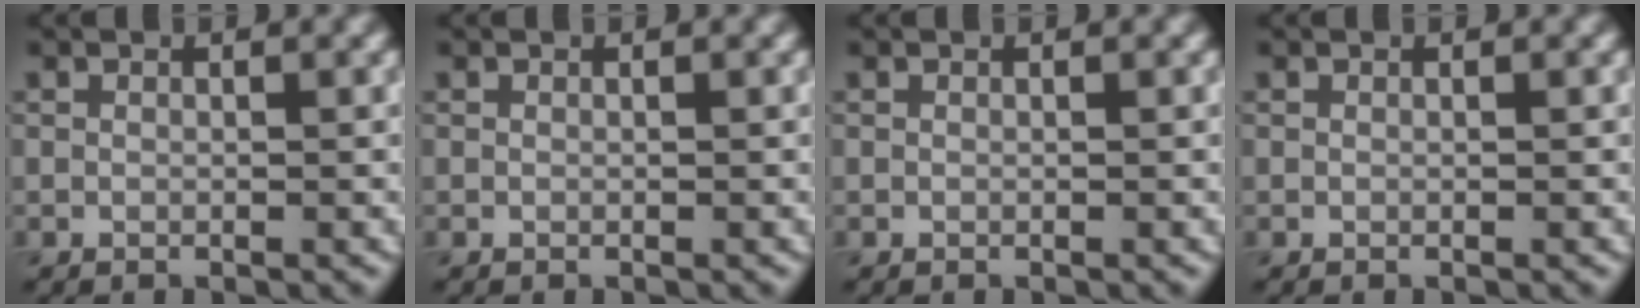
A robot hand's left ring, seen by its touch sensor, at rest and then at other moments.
{"total": 0.0}
{"total": 0.0}
{"total": 0.0}